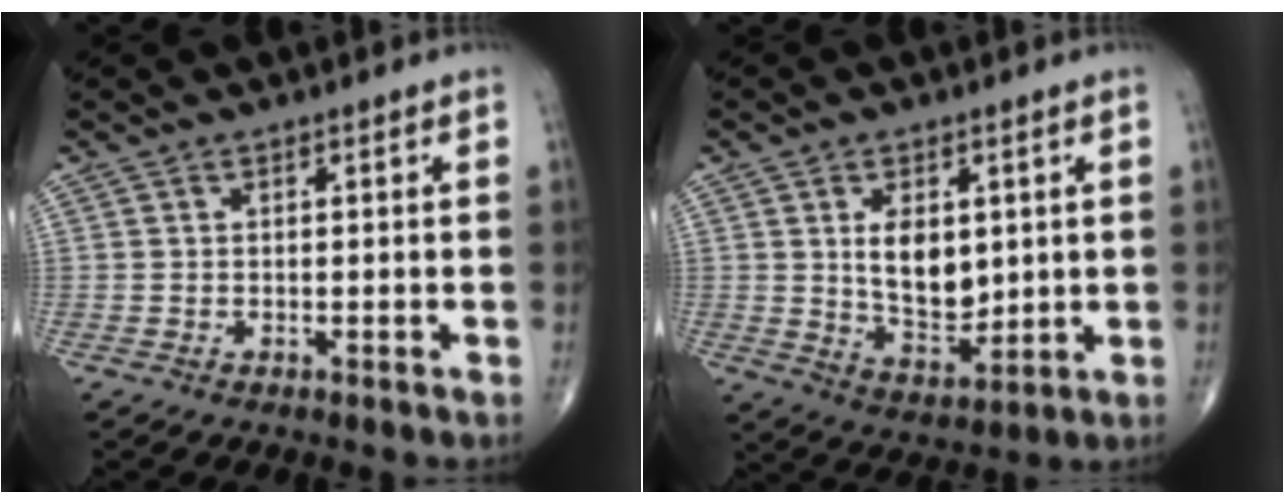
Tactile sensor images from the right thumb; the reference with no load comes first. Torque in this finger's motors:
{"motor_torque": [1.15, 0.89, 0.85, -0.52, 0.06]}